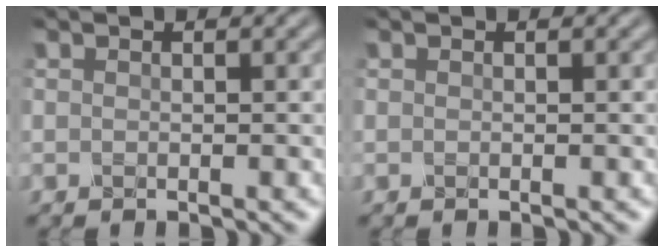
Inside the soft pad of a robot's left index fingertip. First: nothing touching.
{"total": 0.0}